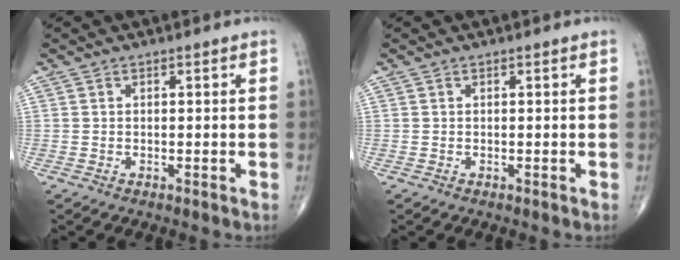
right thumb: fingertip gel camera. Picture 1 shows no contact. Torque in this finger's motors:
{"motor_torque": [-0.06, 0.06, -0.09, 0.08, 0.01]}